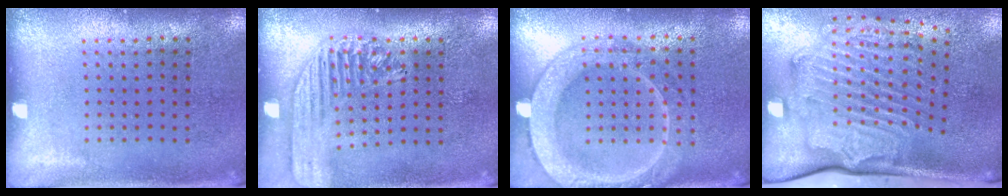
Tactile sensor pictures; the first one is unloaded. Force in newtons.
{"total": 1.7, "press": 1.5, "slide": 0.7}
{"total": 2.2, "press": 2.2, "slide": 0.3}
{"total": 2.5, "press": 2.2, "slide": 1.2}